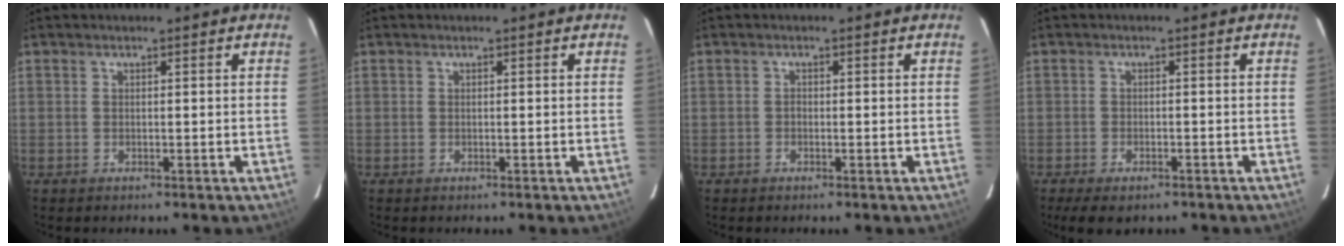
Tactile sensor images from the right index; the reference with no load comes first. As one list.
[{"total": 0.0}, {"total": 0.5, "force": [-0.3, 0.4, 0.2], "torque": [-0.001, 0.001, -0.008]}, {"total": 5.9, "force": [-4.3, 2.3, 3.3], "torque": [-0.081, -0.021, -0.069]}]